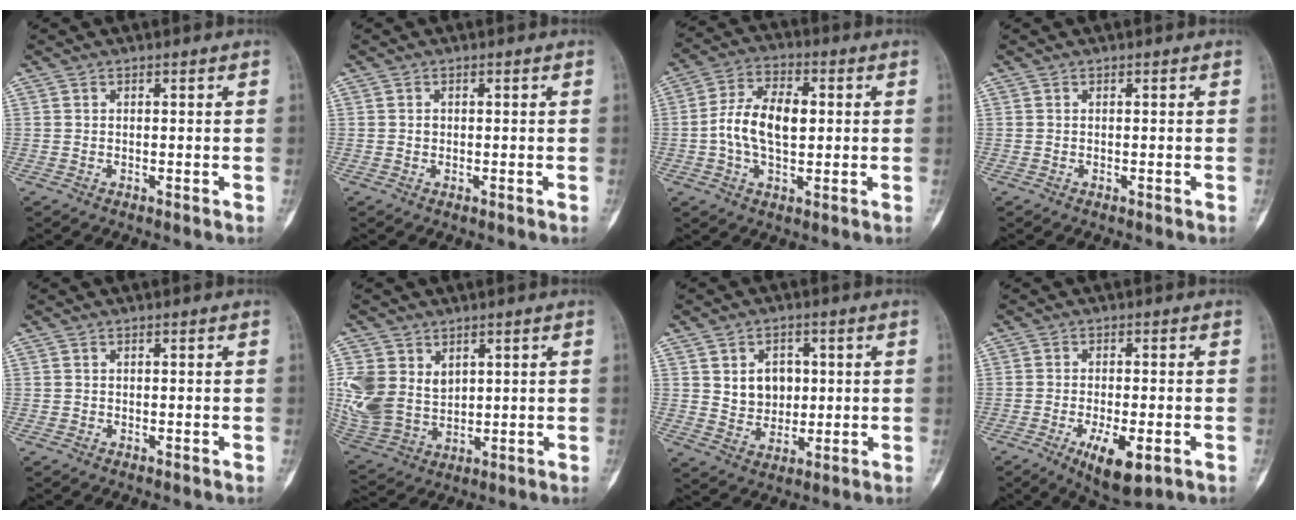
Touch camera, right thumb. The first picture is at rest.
{"total": 0.6, "force": [0.1, 0.6, 0.2], "torque": [0.001, 0.002, 0.002]}
{"total": 11.0, "force": [0.2, 6.2, 9.0], "torque": [-0.165, 0.018, -0.001]}
{"total": 0.0}
{"total": 0.0}
{"total": 12.2, "force": [3.6, 9.4, 6.9], "torque": [-0.143, -0.016, 0.092]}
{"total": 7.5, "force": [1.5, 6.0, 4.2], "torque": [-0.030, -0.008, 0.031]}
{"total": 8.8, "force": [-3.6, 3.2, 7.3], "torque": [-0.117, -0.007, -0.049]}